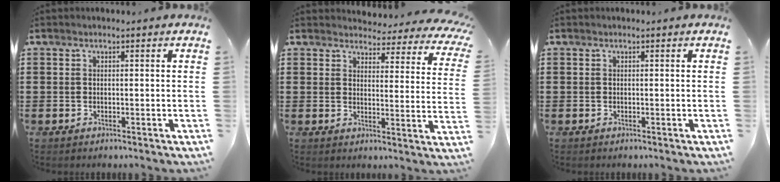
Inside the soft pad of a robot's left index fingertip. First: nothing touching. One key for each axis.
{"total": 3.9, "fx": 3.8, "fy": 0.4, "fz": 0.9, "tx": -0.030, "ty": -0.031, "tz": 0.062}
{"total": 0.0}